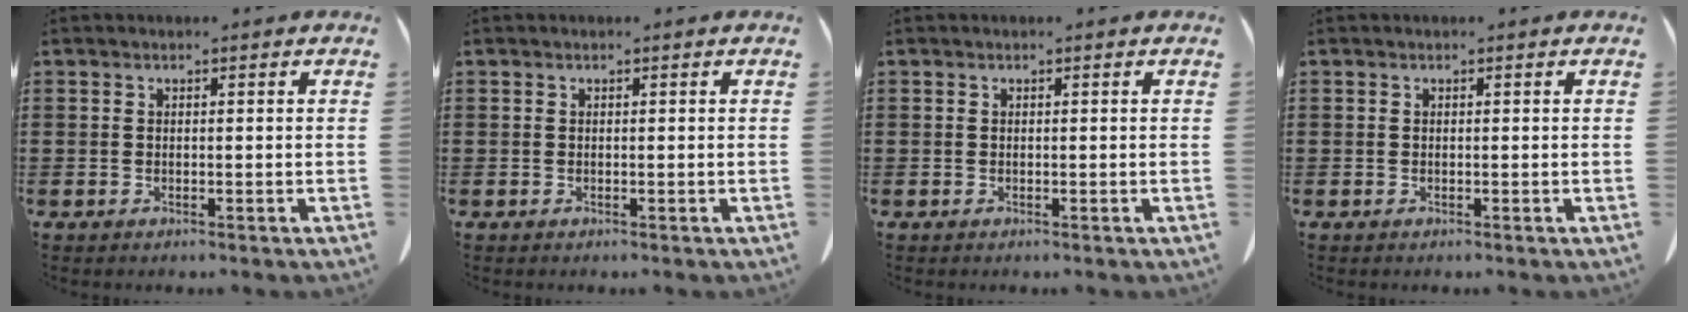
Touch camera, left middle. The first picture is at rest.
{"total": 0.0}
{"total": 0.0}
{"total": 0.0}